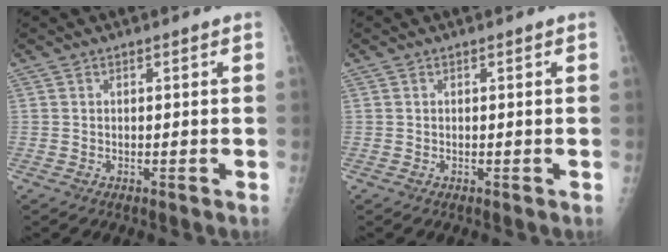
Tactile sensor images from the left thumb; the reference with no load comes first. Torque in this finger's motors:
{"motor_torque": [0.00, 0.00, -0.02, -0.02, 0.00]}